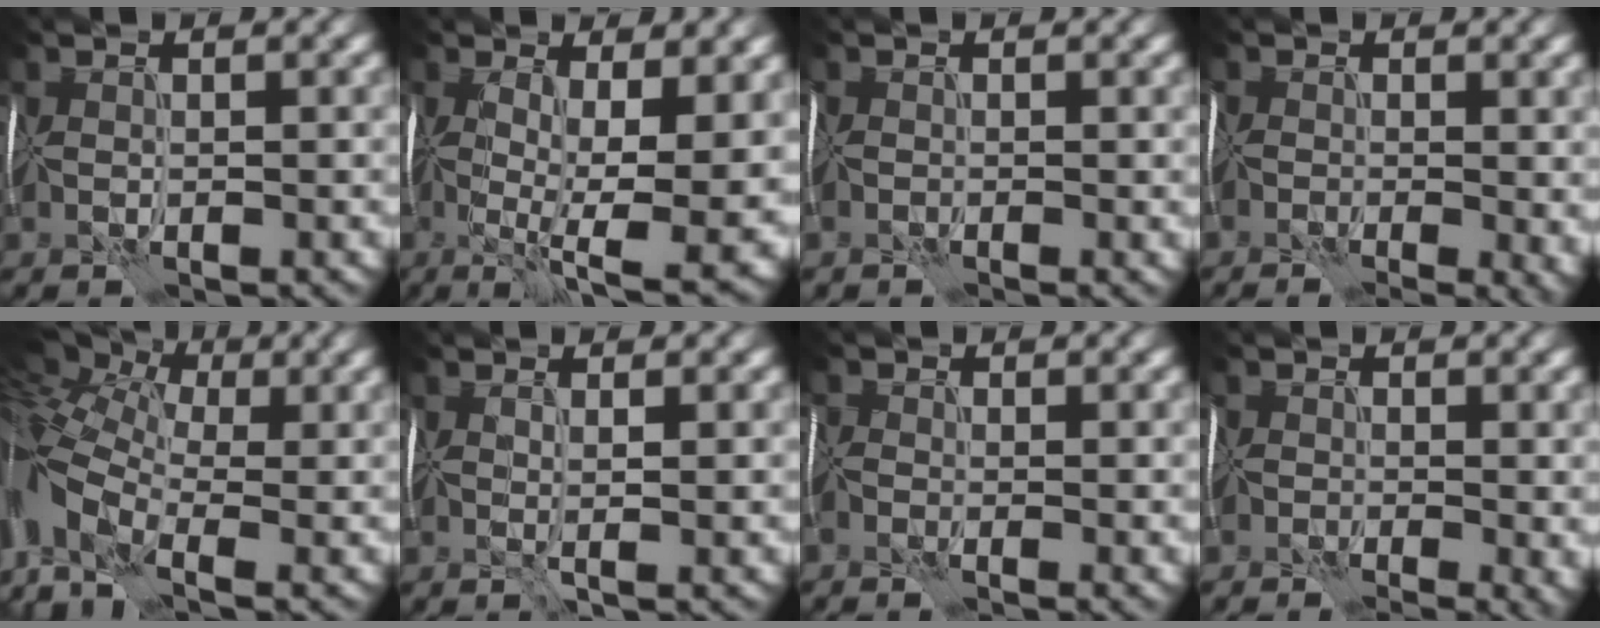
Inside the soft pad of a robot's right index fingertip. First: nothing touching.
{"total": 12.0, "force": [-1.1, 4.1, 11.2], "torque": [-0.176, -0.021, 0.007]}
{"total": 0.8, "force": [-0.7, 0.0, 0.1], "torque": [-0.011, -0.007, -0.017]}
{"total": 7.1, "force": [-2.3, 3.3, 5.8], "torque": [-0.091, -0.007, -0.024]}
{"total": 10.8, "force": [-1.1, 6.6, 8.4], "torque": [-0.204, -0.012, -0.013]}
{"total": 1.4, "force": [0.4, 0.1, 1.4], "torque": [-0.027, 0.000, 0.009]}
{"total": 3.0, "force": [-1.1, 1.7, 2.1], "torque": [-0.055, 0.000, -0.018]}
{"total": 5.4, "force": [-2.1, 2.5, 4.3], "torque": [-0.056, -0.009, -0.024]}